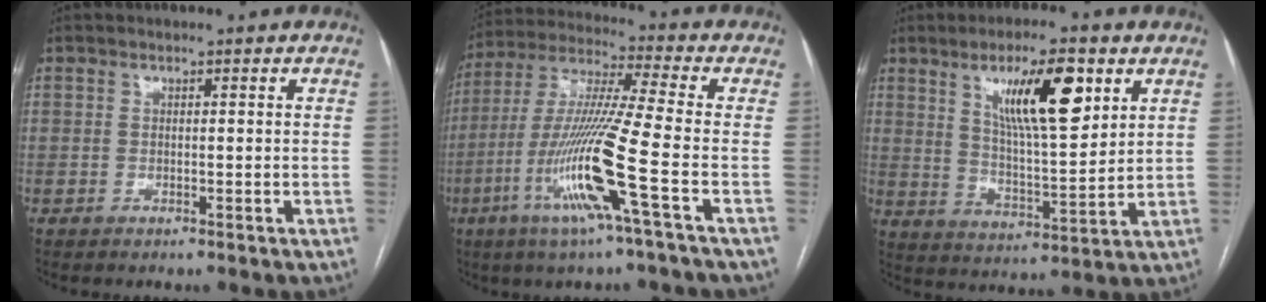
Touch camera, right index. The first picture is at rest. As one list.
[{"total": 15.5, "force": [-5.6, -1.5, 14.3], "torque": [-0.293, -0.018, -0.114]}, {"total": 12.8, "force": [6.0, 2.7, 10.9], "torque": [-0.189, 0.003, 0.106]}]